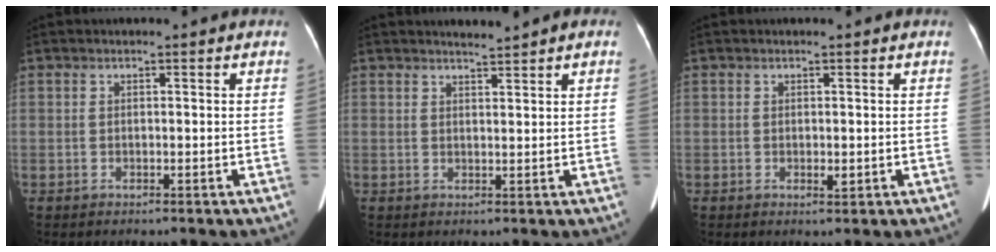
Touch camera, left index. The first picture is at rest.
{"total": 1.7, "force": [1.6, -0.4, 0.3], "torque": [-0.005, 0.002, 0.031]}
{"total": 1.1, "force": [0.3, 0.5, 0.9], "torque": [-0.013, -0.003, 0.008]}